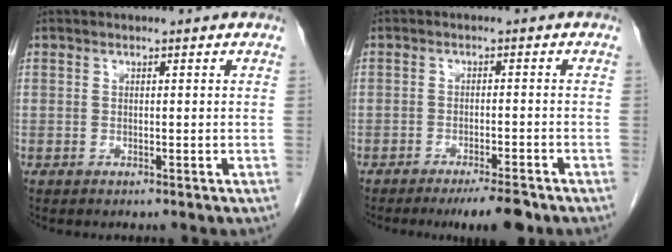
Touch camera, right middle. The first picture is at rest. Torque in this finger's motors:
{"motor_torque": [0.33, -0.31, 0.08, 0.00]}